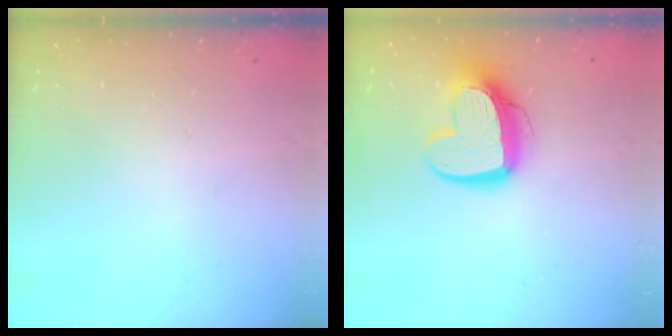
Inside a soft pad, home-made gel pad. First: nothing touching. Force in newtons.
{"total": 14.1, "press": 14.0, "slide": 1.2}